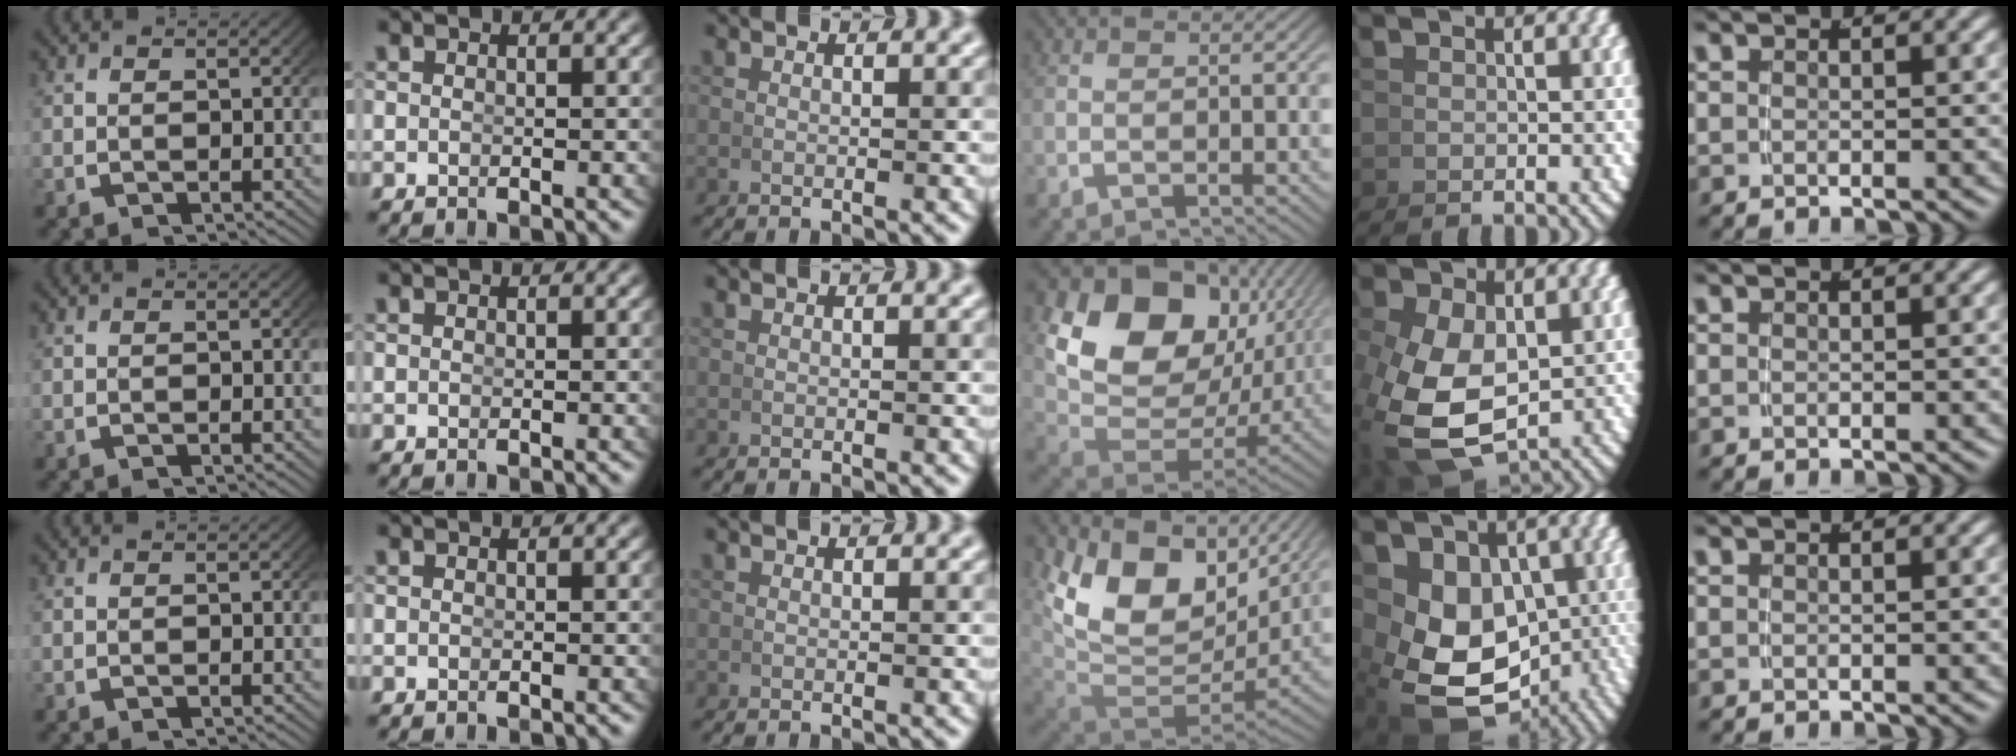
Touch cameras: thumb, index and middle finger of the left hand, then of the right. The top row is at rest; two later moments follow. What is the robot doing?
{"motion": "grasp_and_lifting", "object": "coin"}